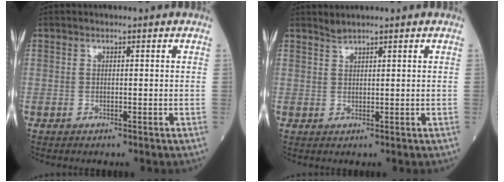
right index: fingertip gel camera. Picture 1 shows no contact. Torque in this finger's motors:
{"motor_torque": [-0.26, 0.21, 0.05, 0.01]}